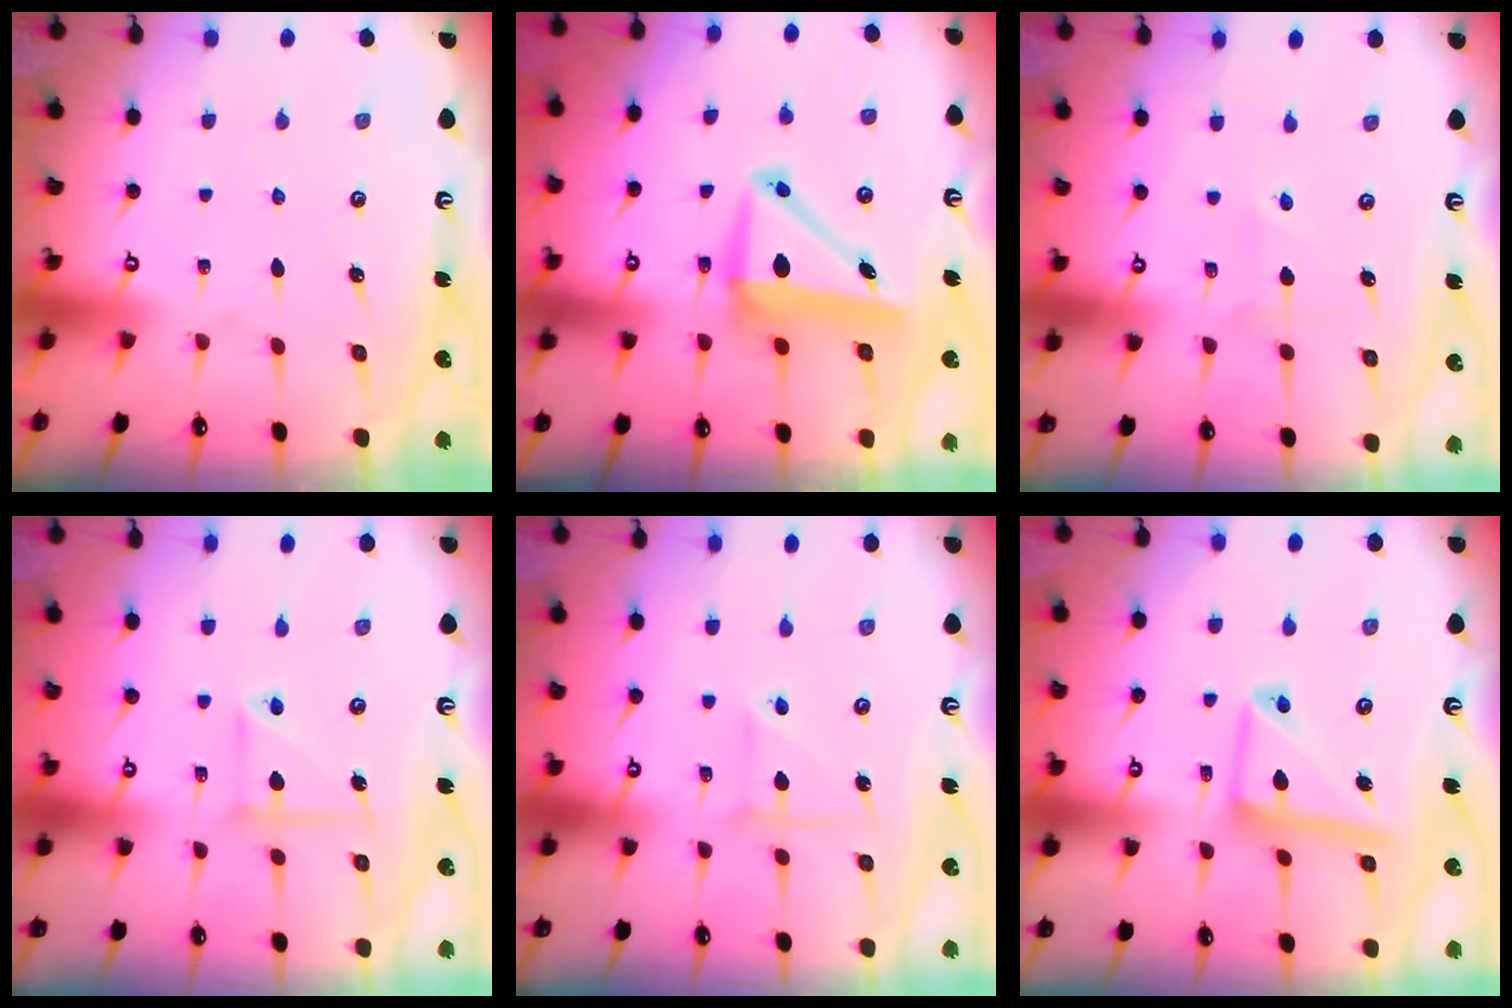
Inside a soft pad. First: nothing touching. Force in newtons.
{"total": 8.3, "press": 8.1, "slide": 1.9}
{"total": 2.3, "press": 2.0, "slide": 1.0}
{"total": 5.7, "press": 5.7, "slide": 0.5}
{"total": 2.9, "press": 2.9, "slide": 0.3}
{"total": 13.8, "press": 13.7, "slide": 1.4}